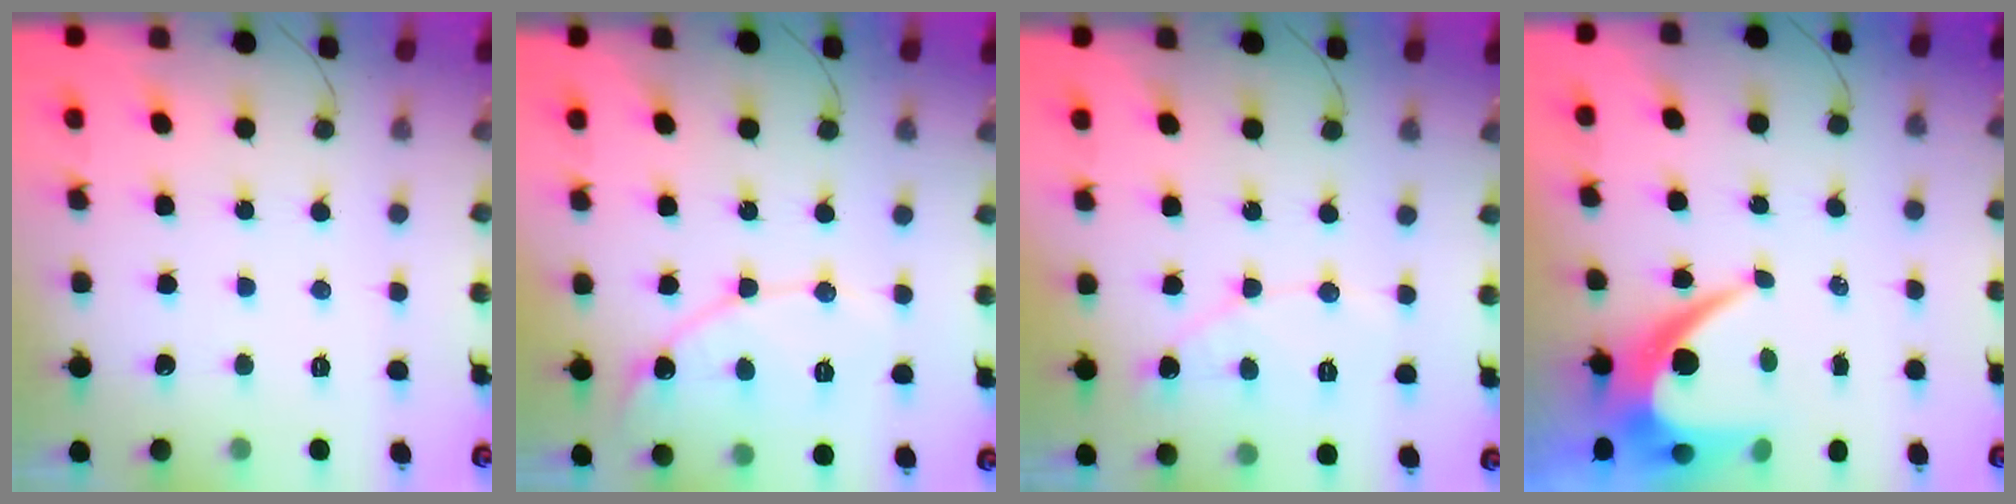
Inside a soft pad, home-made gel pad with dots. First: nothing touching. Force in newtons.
{"total": 10.8, "press": 10.8, "slide": 0.7}
{"total": 6.9, "press": 6.9, "slide": 0.3}
{"total": 10.4, "press": 10.4, "slide": 0.5}